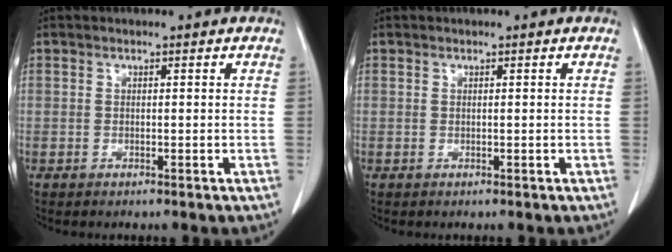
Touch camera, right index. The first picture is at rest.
{"total": 0.0}